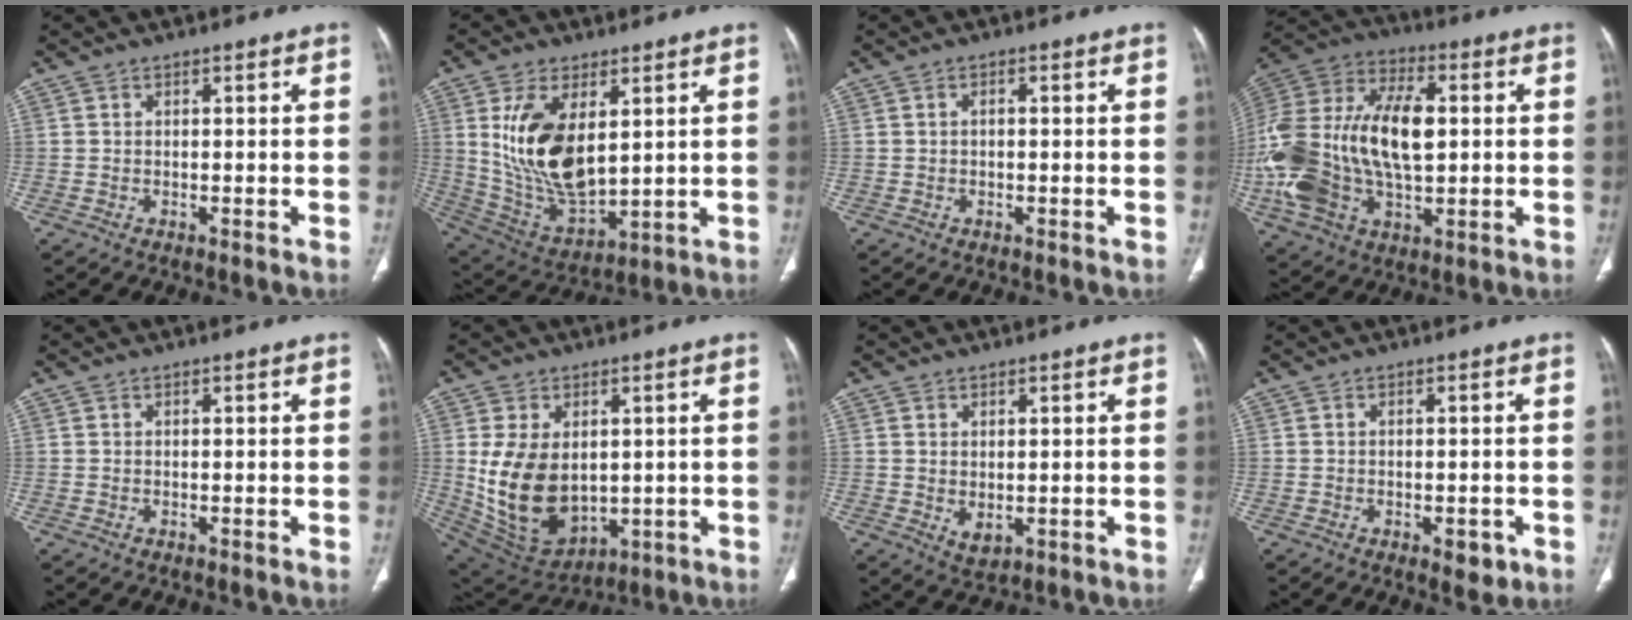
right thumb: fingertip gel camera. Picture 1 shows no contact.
{"total": 16.3, "force": [4.0, 8.6, 13.3], "torque": [-0.243, -0.023, 0.096]}
{"total": 0.7, "force": [0.0, 0.5, 0.6], "torque": [-0.008, 0.001, -0.002]}
{"total": 28.2, "force": [0.3, 16.2, 23.0], "torque": [-0.505, 0.015, 0.012]}
{"total": 0.0}
{"total": 15.7, "force": [0.6, 10.7, 11.5], "torque": [-0.193, -0.013, 0.045]}
{"total": 2.8, "force": [-0.2, 1.8, 2.2], "torque": [-0.031, -0.007, 0.010]}
{"total": 3.2, "force": [-1.4, 1.6, 2.4], "torque": [-0.018, 0.000, -0.011]}